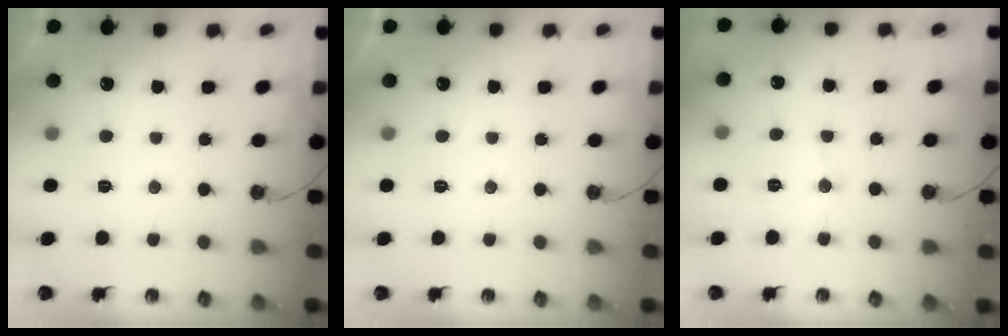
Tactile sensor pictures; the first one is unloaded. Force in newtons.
{"total": 0.0}
{"total": 5.9, "press": 5.9, "slide": 0.2}